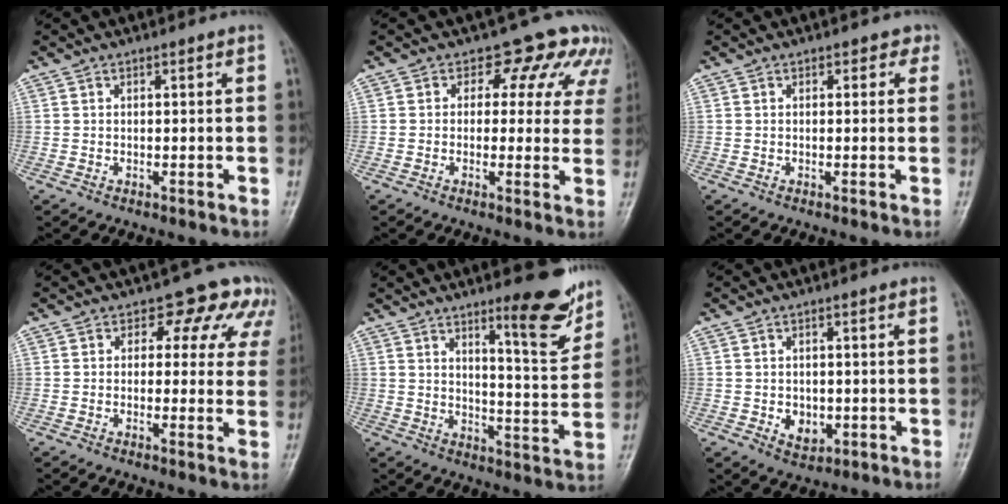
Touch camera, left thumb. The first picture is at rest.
{"total": 8.8, "force": [5.4, 6.0, 3.6], "torque": [0.007, -0.015, 0.040]}
{"total": 1.7, "force": [0.7, 1.3, 0.7], "torque": [0.014, 0.002, -0.001]}
{"total": 8.4, "force": [4.5, 5.8, 4.1], "torque": [0.002, -0.011, 0.031]}
{"total": 11.6, "force": [7.9, 2.3, 8.2], "torque": [-0.087, -0.062, 0.116]}
{"total": 3.9, "force": [-0.9, 3.1, 2.3], "torque": [-0.018, 0.000, -0.004]}